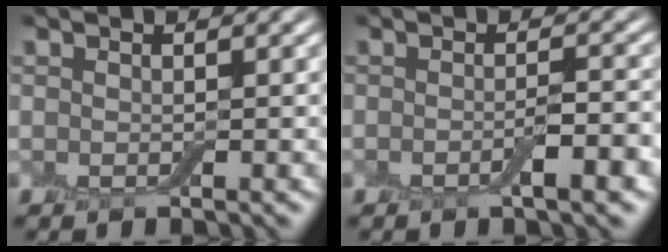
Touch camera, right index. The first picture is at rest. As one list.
[{"total": 2.2, "force": [-1.1, 0.3, 1.9], "torque": [-0.029, 0.000, -0.018]}]